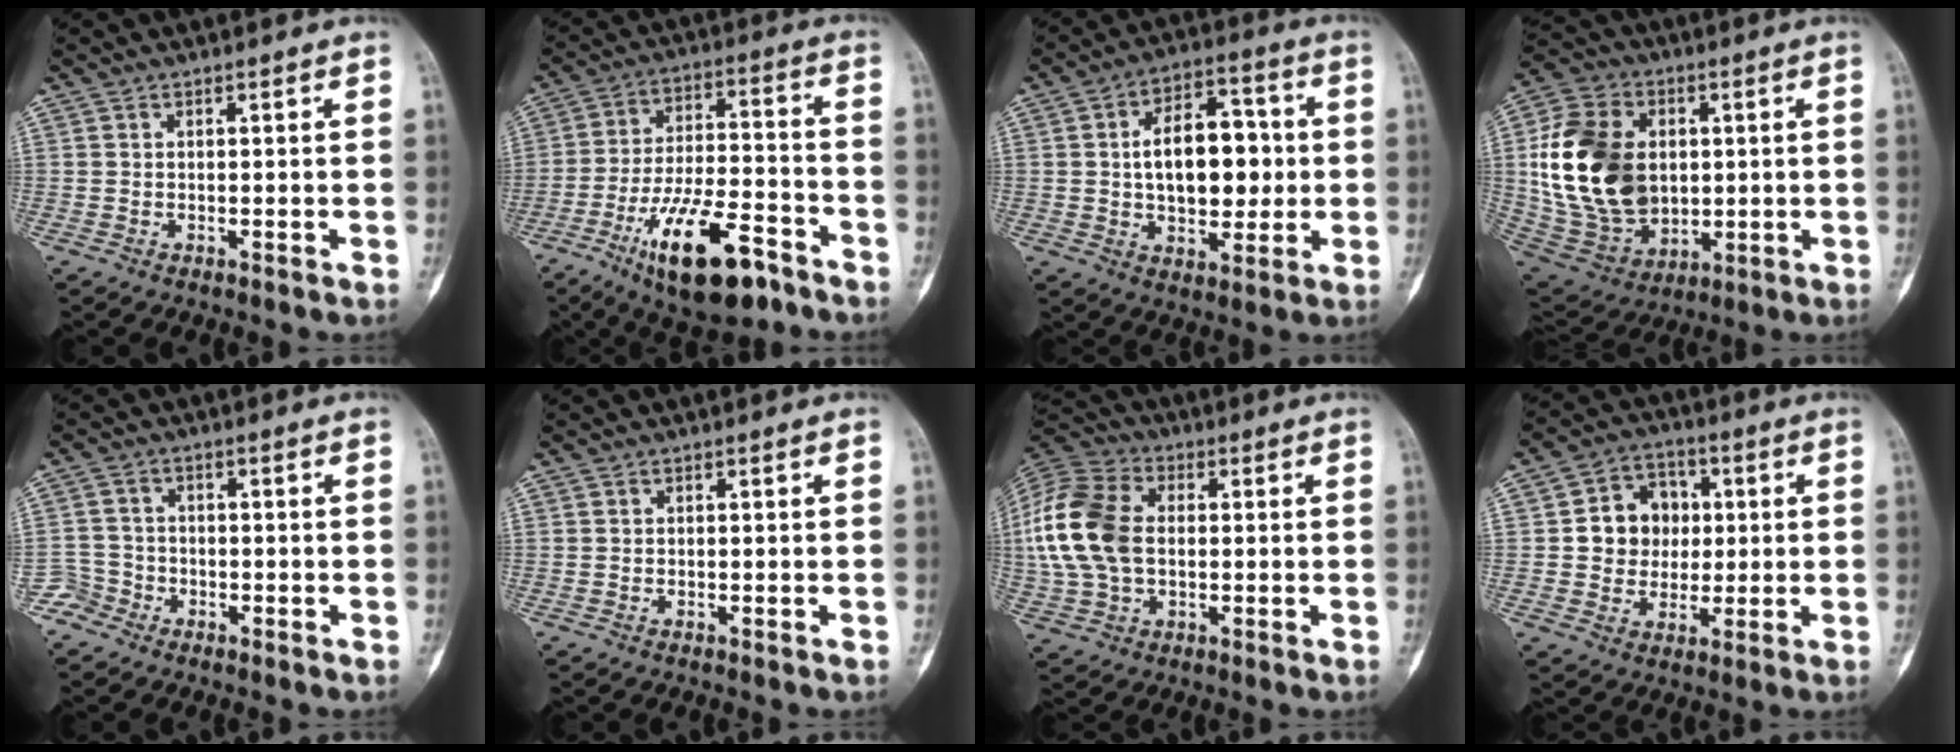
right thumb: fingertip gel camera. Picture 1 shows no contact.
{"total": 17.7, "force": [-10.1, 6.5, 13.1], "torque": [-0.214, 0.062, -0.164]}
{"total": 15.2, "force": [0.7, 9.0, 12.2], "torque": [-0.152, 0.022, 0.012]}
{"total": 22.1, "force": [2.0, 15.8, 15.3], "torque": [-0.281, -0.003, 0.053]}
{"total": 3.7, "force": [-2.5, 2.7, -0.3], "torque": [0.023, 0.014, -0.058]}
{"total": 0.0}
{"total": 17.2, "force": [0.7, 11.5, 12.8], "torque": [-0.272, 0.017, 0.011]}
{"total": 10.2, "force": [1.1, 8.9, 4.9], "torque": [-0.028, 0.010, 0.015]}